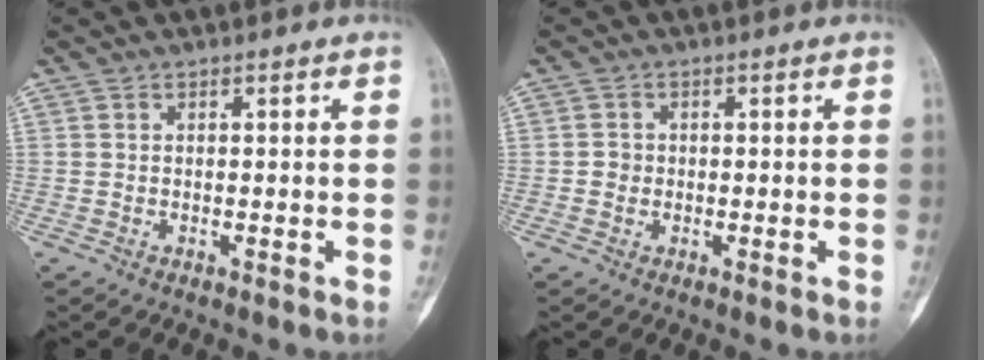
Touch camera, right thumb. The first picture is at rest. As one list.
[{"total": 1.6, "force": [-0.2, 1.5, 0.5], "torque": [0.002, 0.006, -0.005]}]